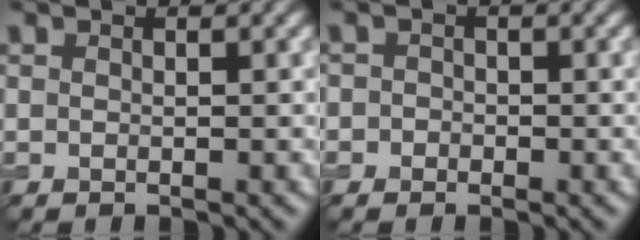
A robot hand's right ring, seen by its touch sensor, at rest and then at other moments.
{"total": 1.5, "force": [-0.2, 1.5, 0.4], "torque": [0.015, 0.005, -0.022]}